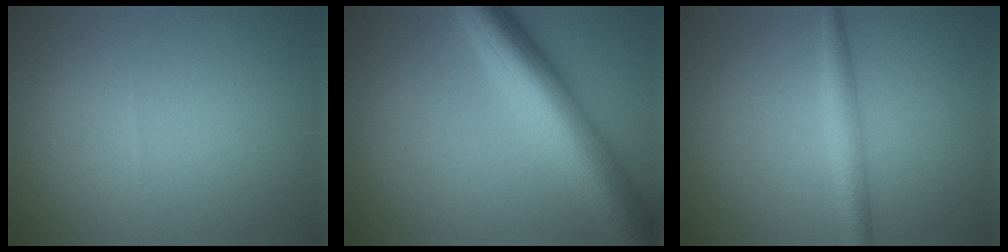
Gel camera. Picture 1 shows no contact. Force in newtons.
{"total": 8.5, "press": 8.5, "slide": 0.3}
{"total": 2.4, "press": 2.4, "slide": 0.0}